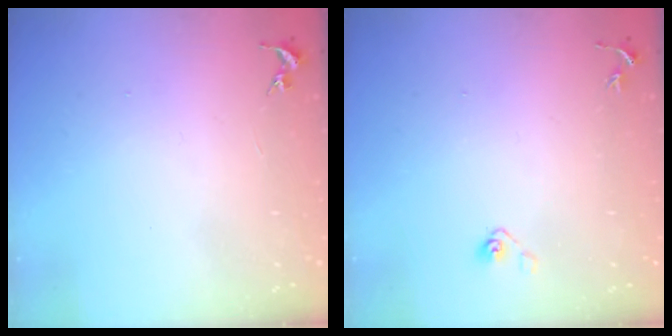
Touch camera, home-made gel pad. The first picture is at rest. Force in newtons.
{"total": 3.8, "press": 3.2, "slide": 2.0}